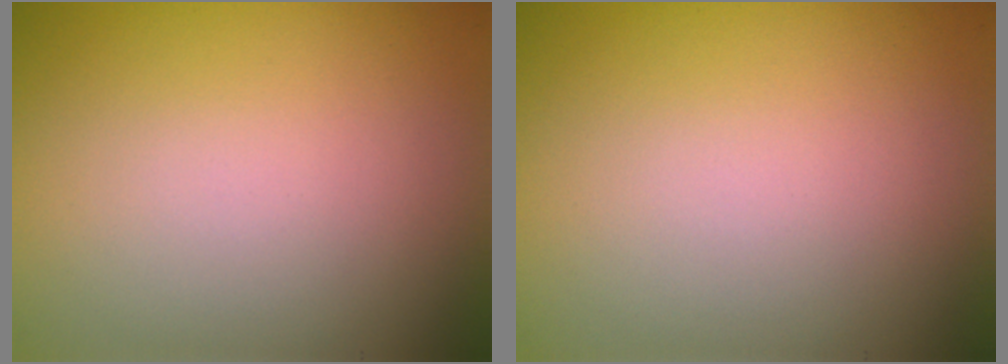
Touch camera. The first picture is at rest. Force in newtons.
{"total": 0.0}